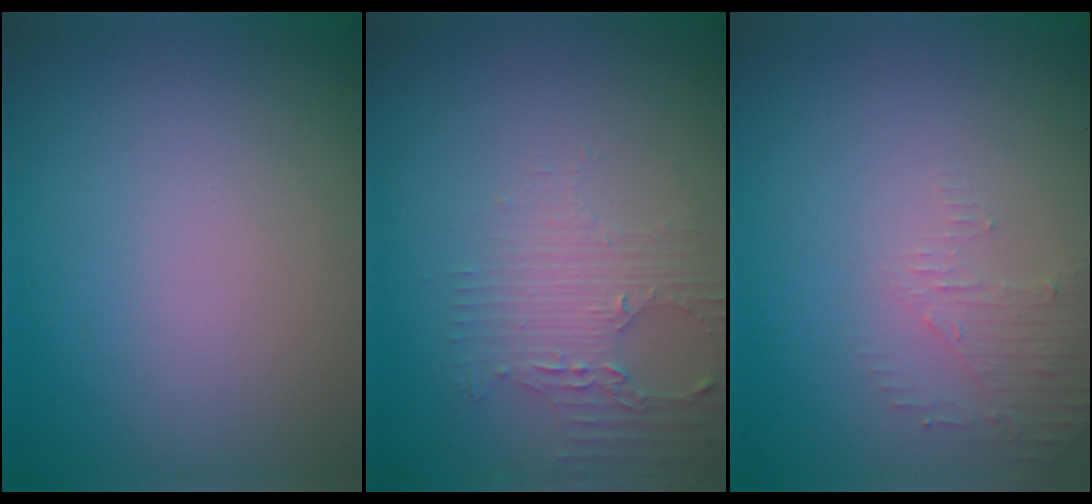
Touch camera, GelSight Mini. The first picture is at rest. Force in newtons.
{"total": 2.9, "press": 2.5, "slide": 1.5}
{"total": 1.9, "press": 1.8, "slide": 0.4}